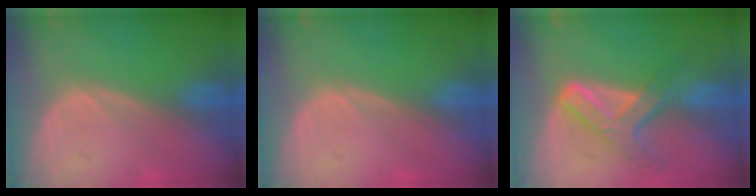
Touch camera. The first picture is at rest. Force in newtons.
{"total": 0.0}
{"total": 7.2, "press": 6.2, "slide": 3.7}